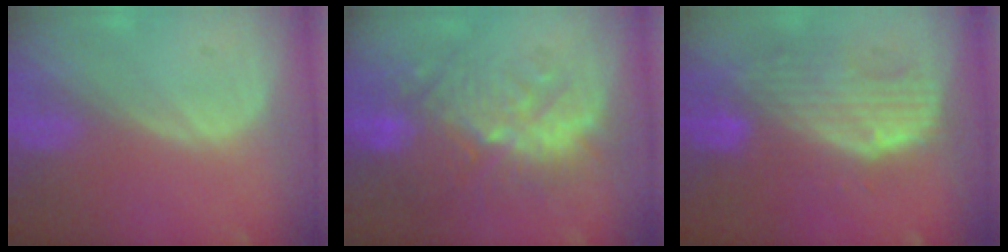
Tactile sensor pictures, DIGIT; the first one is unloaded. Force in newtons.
{"total": 10.8, "press": 10.0, "slide": 3.9}
{"total": 10.1, "press": 8.8, "slide": 4.9}